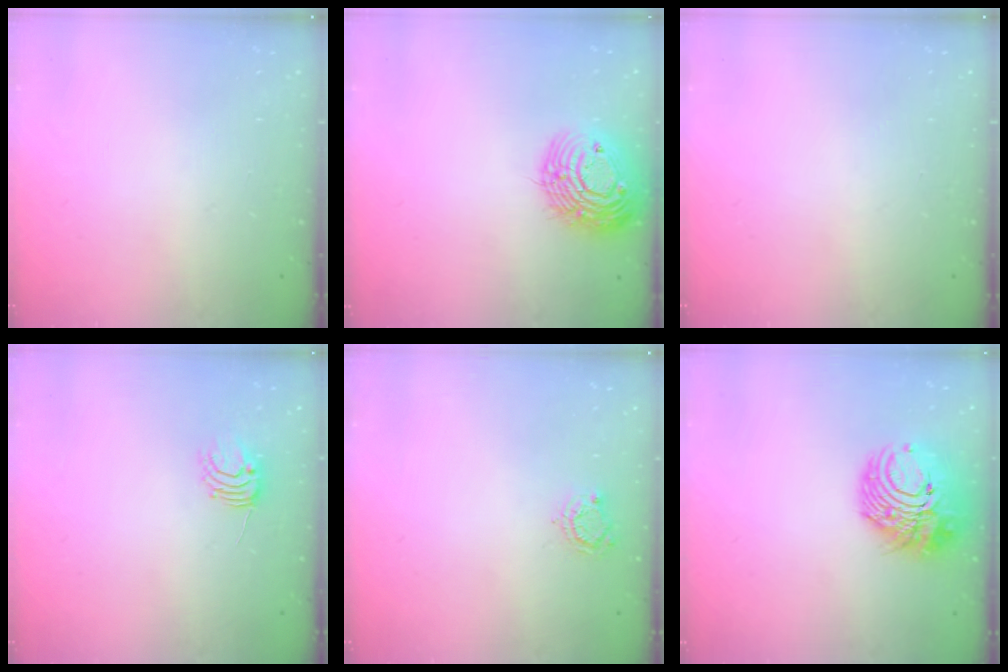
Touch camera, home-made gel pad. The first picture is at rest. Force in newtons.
{"total": 16.9, "press": 16.8, "slide": 1.5}
{"total": 0.0}
{"total": 5.9, "press": 5.9, "slide": 0.5}
{"total": 4.6, "press": 4.5, "slide": 0.5}
{"total": 12.6, "press": 12.5, "slide": 1.5}